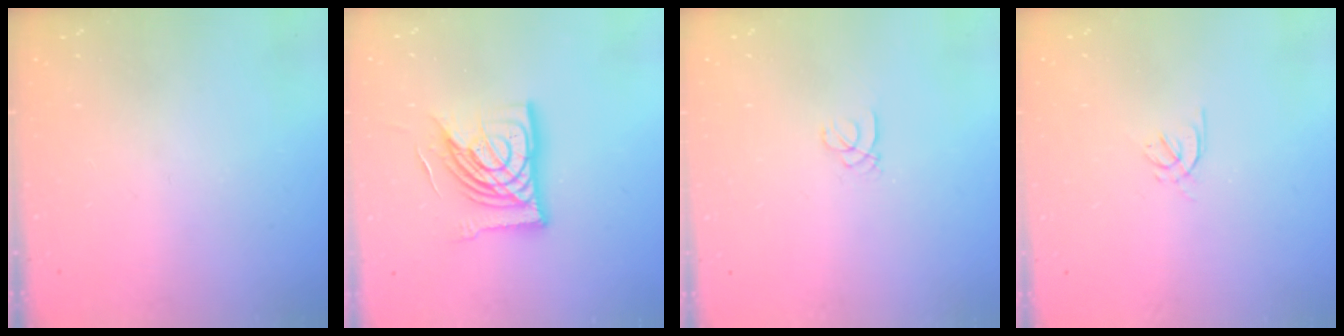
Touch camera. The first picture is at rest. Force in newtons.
{"total": 15.6, "press": 15.5, "slide": 1.2}
{"total": 1.0, "press": 1.0, "slide": 0.1}
{"total": 2.2, "press": 2.1, "slide": 0.7}